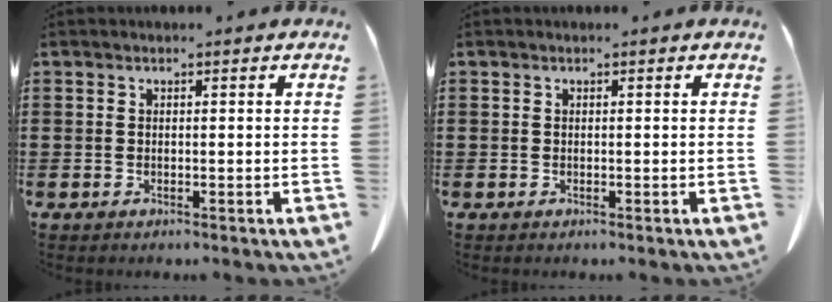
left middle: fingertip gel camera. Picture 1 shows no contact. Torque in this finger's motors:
{"motor_torque": [0.00, 0.00, 0.01, -0.01]}